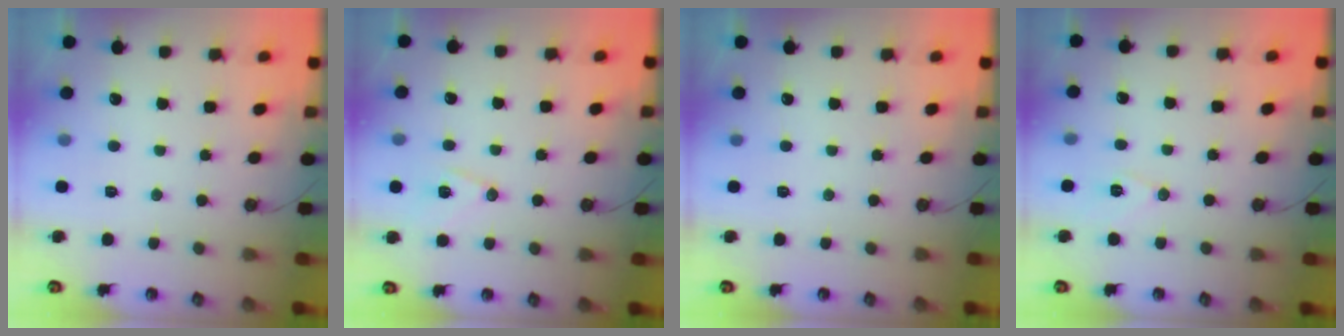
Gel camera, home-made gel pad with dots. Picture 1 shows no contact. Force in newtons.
{"total": 9.9, "press": 9.3, "slide": 3.4}
{"total": 0.0}
{"total": 7.3, "press": 6.1, "slide": 4.0}